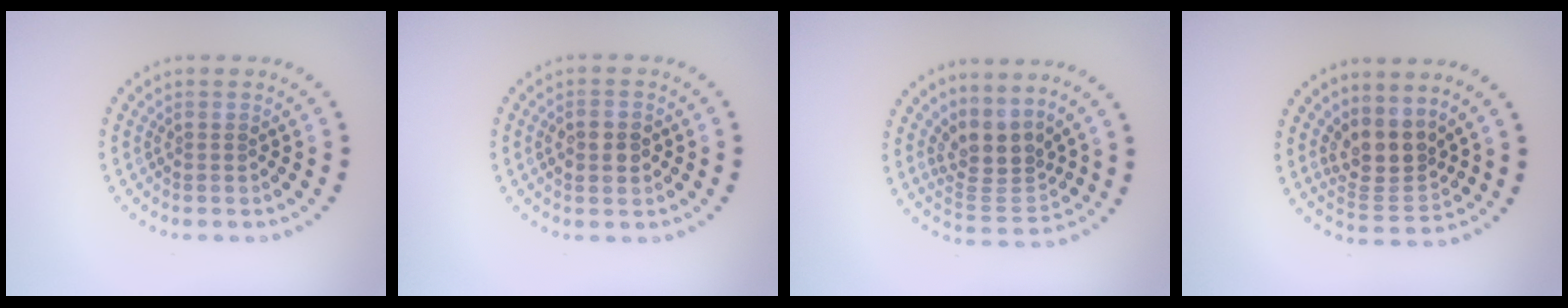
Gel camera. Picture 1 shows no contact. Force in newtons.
{"total": 2.9, "press": 2.9, "slide": 0.2}
{"total": 3.4, "press": 2.4, "slide": 2.4}
{"total": 3.6, "press": 2.7, "slide": 2.4}